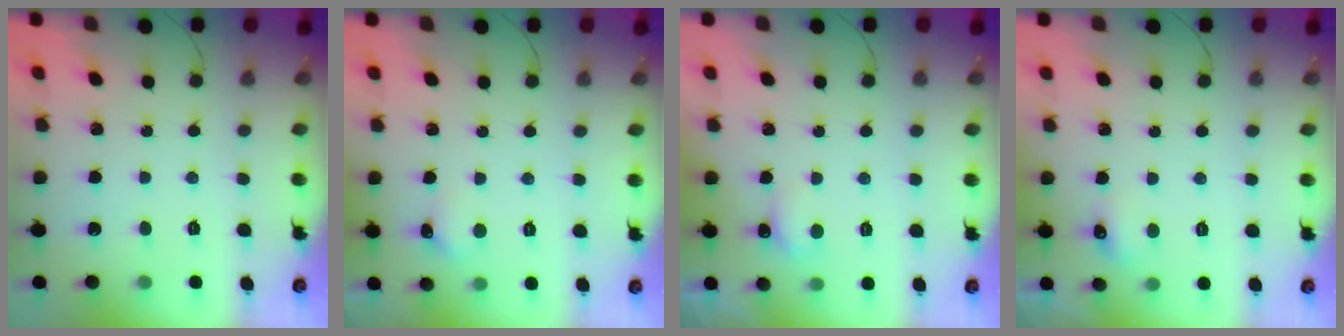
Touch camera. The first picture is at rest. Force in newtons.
{"total": 5.1, "press": 5.0, "slide": 1.3}
{"total": 5.5, "press": 4.1, "slide": 3.7}
{"total": 4.7, "press": 4.5, "slide": 1.2}